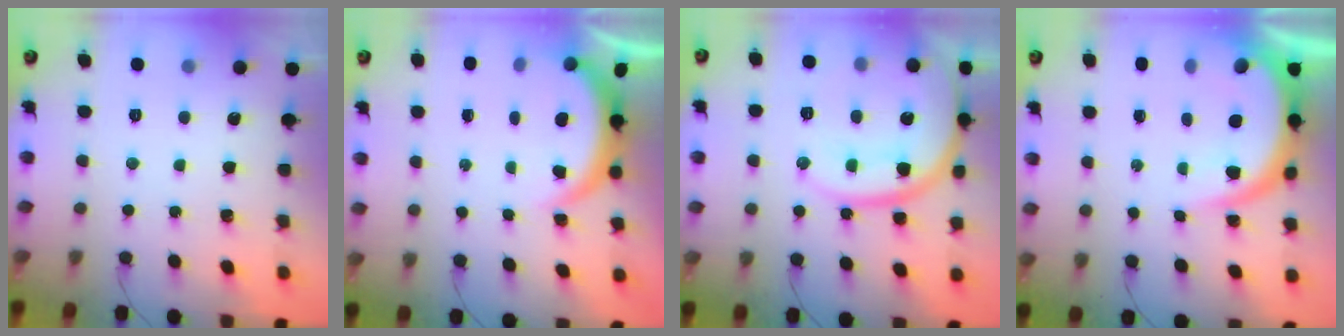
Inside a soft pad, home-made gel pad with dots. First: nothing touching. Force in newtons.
{"total": 3.9, "press": 3.9, "slide": 0.2}
{"total": 17.7, "press": 17.7, "slide": 1.8}
{"total": 10.8, "press": 10.7, "slide": 0.9}